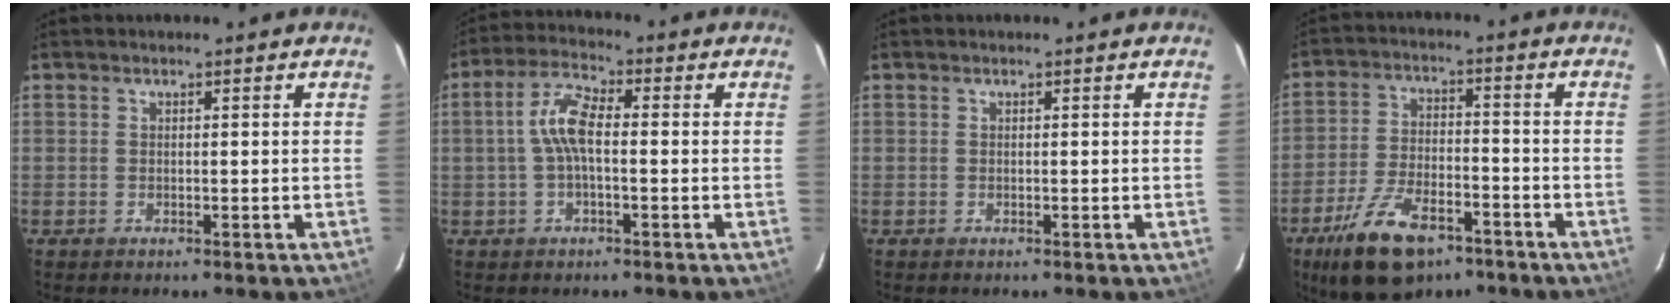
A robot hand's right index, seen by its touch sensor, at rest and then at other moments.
{"total": 6.3, "force": [-0.4, 2.3, 5.9], "torque": [-0.126, 0.019, -0.009]}
{"total": 0.0}
{"total": 14.3, "force": [-9.2, 6.5, 8.8], "torque": [-0.190, -0.014, -0.157]}